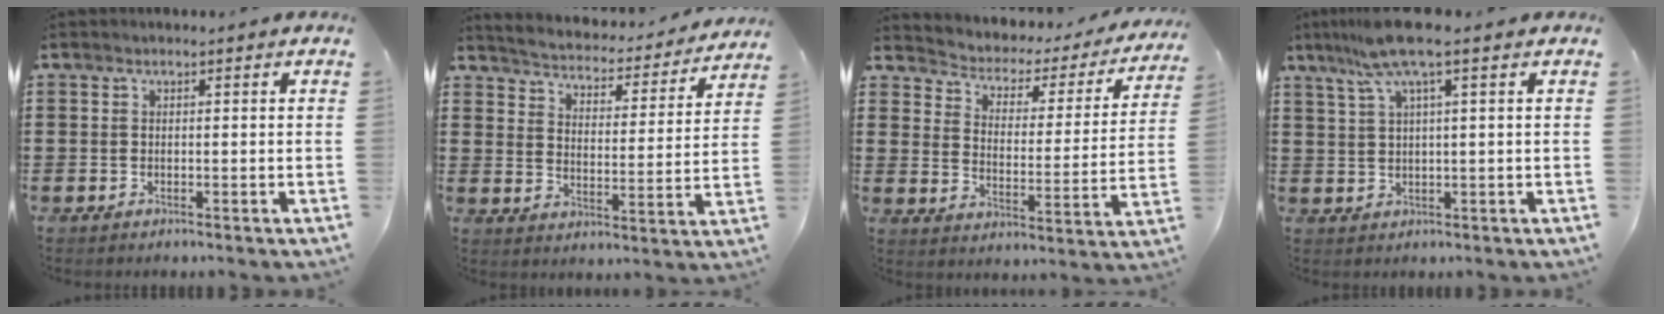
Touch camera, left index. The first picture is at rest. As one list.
[{"total": 3.2, "force": [3.2, -0.1, 0.1], "torque": [-0.025, -0.034, 0.046]}, {"total": 2.1, "force": [1.5, 1.4, 0.4], "torque": [-0.026, -0.020, 0.014]}, {"total": 7.3, "force": [3.8, 0.2, 6.2], "torque": [-0.143, -0.005, 0.063]}]